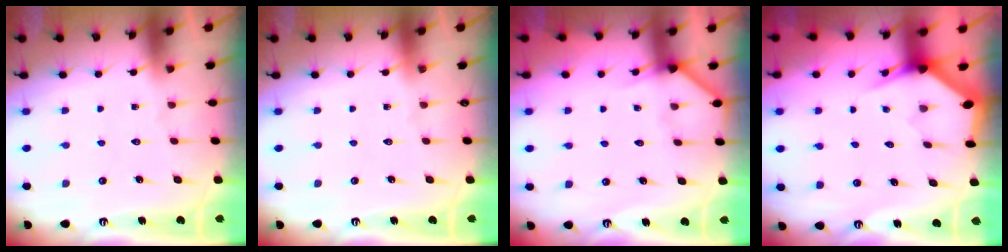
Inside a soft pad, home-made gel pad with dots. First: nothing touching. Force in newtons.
{"total": 0.0}
{"total": 4.6, "press": 4.6, "slide": 0.5}
{"total": 3.2, "press": 3.2, "slide": 0.0}